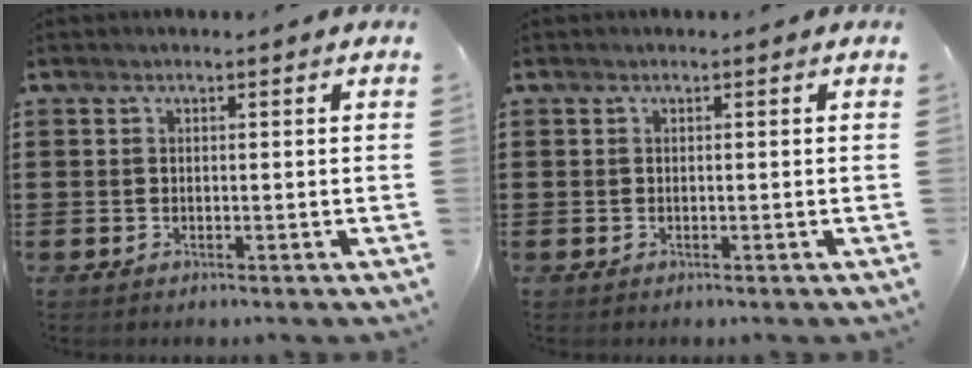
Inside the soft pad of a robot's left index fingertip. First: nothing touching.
{"total": 0.0}